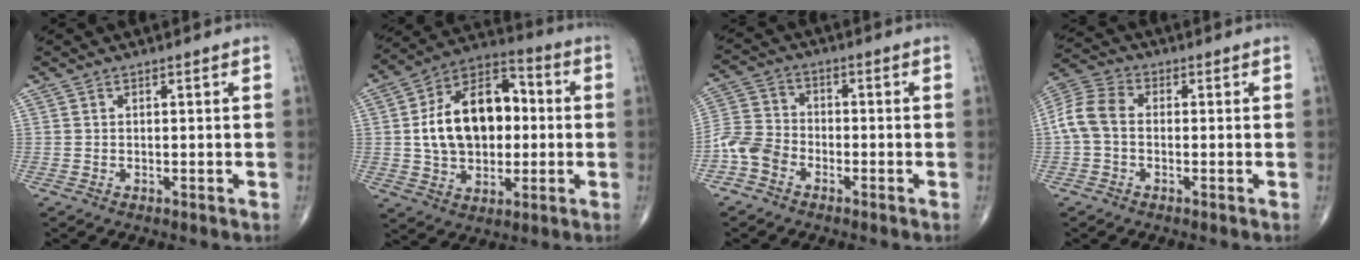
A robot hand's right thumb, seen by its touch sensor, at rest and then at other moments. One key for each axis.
{"total": 19.1, "fx": 1.0, "fy": 12.7, "fz": 14.3, "tx": -0.205, "ty": 0.029, "tz": 0.017}
{"total": 6.6, "fx": -3.5, "fy": 4.7, "fz": 3.0, "tx": -0.055, "ty": 0.023, "tz": -0.078}
{"total": 7.6, "fx": -0.4, "fy": 5.4, "fz": 5.4, "tx": -0.109, "ty": 0.022, "tz": -0.021}